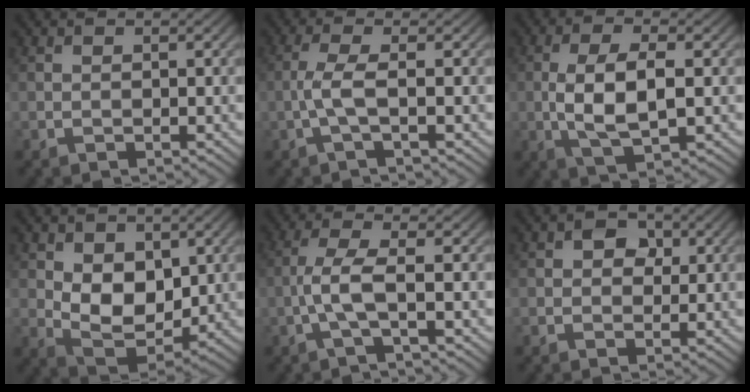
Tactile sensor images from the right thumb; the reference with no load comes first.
{"total": 3.0, "force": [-0.7, 0.3, 2.9], "torque": [-0.066, 0.008, -0.023]}
{"total": 7.2, "force": [-0.5, 2.8, 6.6], "torque": [-0.136, 0.001, -0.010]}
{"total": 8.4, "force": [1.2, 5.6, 6.1], "torque": [-0.124, -0.014, 0.024]}
{"total": 4.1, "force": [-1.0, 0.6, 3.9], "torque": [-0.085, 0.013, -0.031]}
{"total": 2.8, "force": [0.6, 2.2, 1.6], "torque": [-0.027, 0.002, 0.003]}